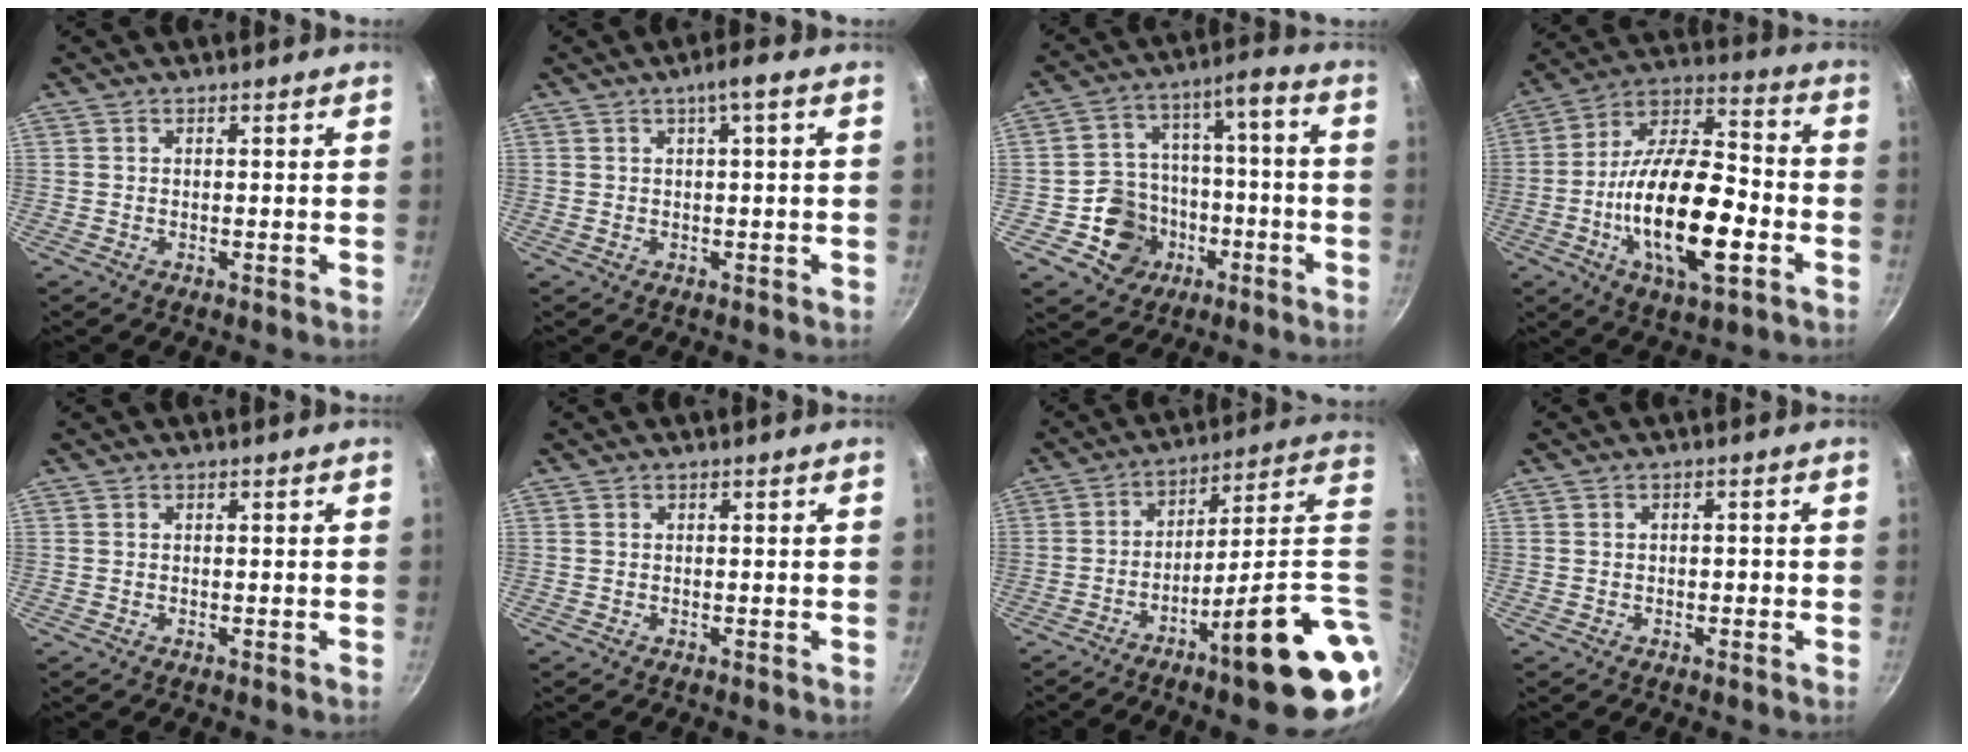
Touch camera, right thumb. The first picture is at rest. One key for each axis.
{"total": 3.2, "fx": 0.8, "fy": 0.4, "fz": 3.0, "tx": -0.052, "ty": 0.013, "tz": 0.018}
{"total": 13.0, "fx": -5.0, "fy": 10.8, "fz": 5.3, "tx": -0.057, "ty": 0.055, "tz": -0.069}
{"total": 22.4, "fx": -5.9, "fy": 9.7, "fz": 19.3, "tx": -0.328, "ty": 0.036, "tz": -0.109}
{"total": 0.0}
{"total": 0.0}
{"total": 21.4, "fx": -6.0, "fy": 3.3, "fz": 20.3, "tx": -0.254, "ty": 0.028, "tz": -0.088}
{"total": 1.1, "fx": -0.3, "fy": 0.7, "fz": 0.8, "tx": -0.011, "ty": 0.007, "tz": -0.005}